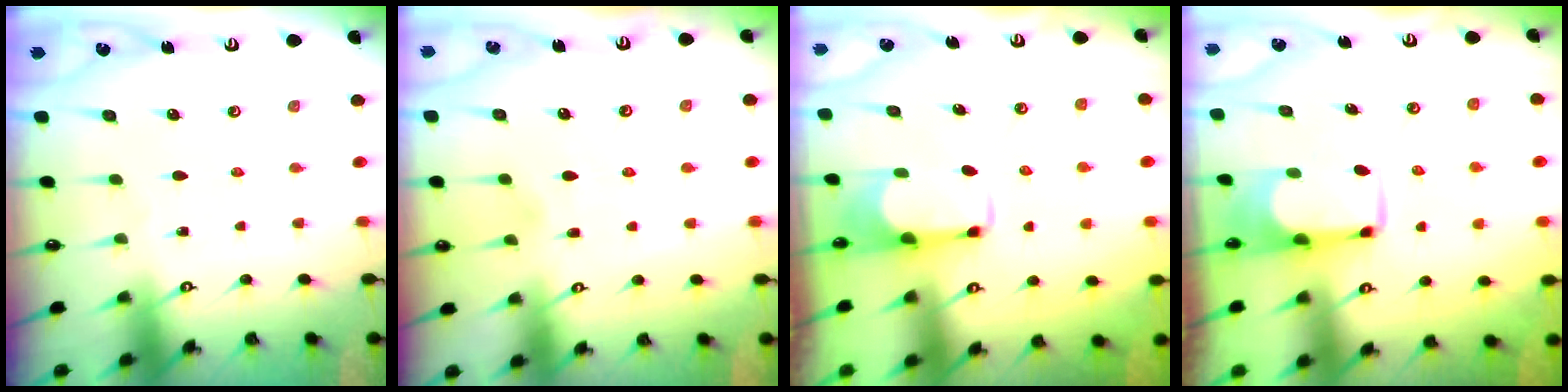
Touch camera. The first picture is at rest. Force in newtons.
{"total": 1.0, "press": 0.0, "slide": 1.0}
{"total": 1.7, "press": 1.5, "slide": 0.7}
{"total": 3.8, "press": 3.8, "slide": 0.4}